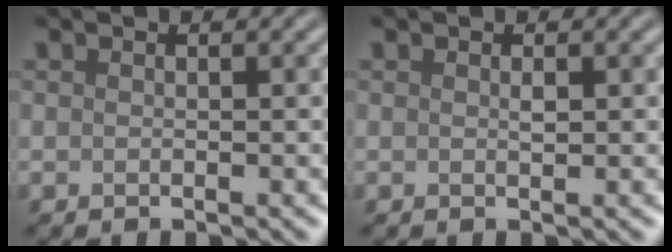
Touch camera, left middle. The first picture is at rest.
{"total": 0.5, "force": [0.2, 0.2, 0.5], "torque": [-0.009, 0.000, 0.002]}